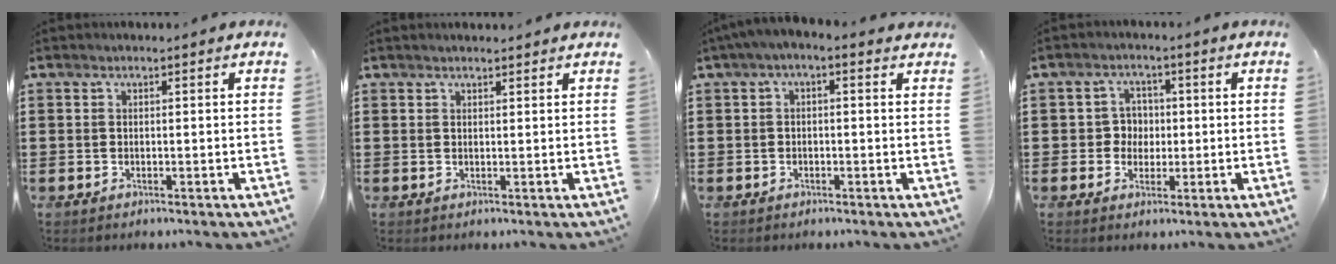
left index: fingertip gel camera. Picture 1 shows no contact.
{"total": 0.9, "force": [0.8, 0.1, 0.2], "torque": [-0.006, 0.000, 0.016]}
{"total": 1.7, "force": [-1.2, 0.3, 1.1], "torque": [-0.020, 0.000, -0.026]}
{"total": 3.7, "force": [-0.1, 3.4, 1.3], "torque": [-0.041, 0.009, -0.008]}